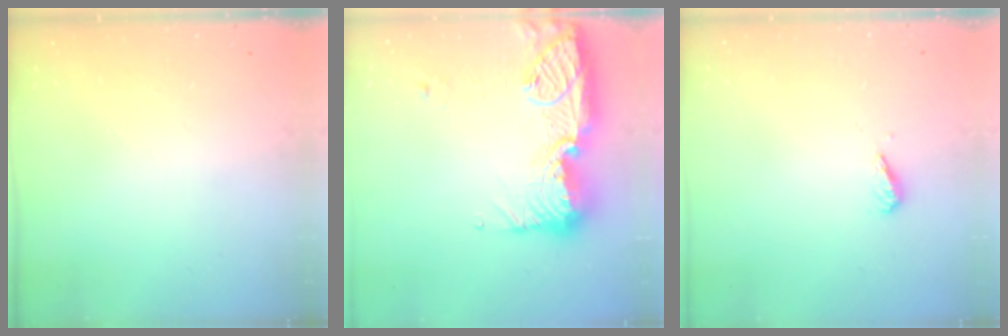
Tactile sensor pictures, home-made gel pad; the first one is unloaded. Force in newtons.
{"total": 21.5, "press": 20.4, "slide": 6.7}
{"total": 3.0, "press": 2.9, "slide": 0.6}